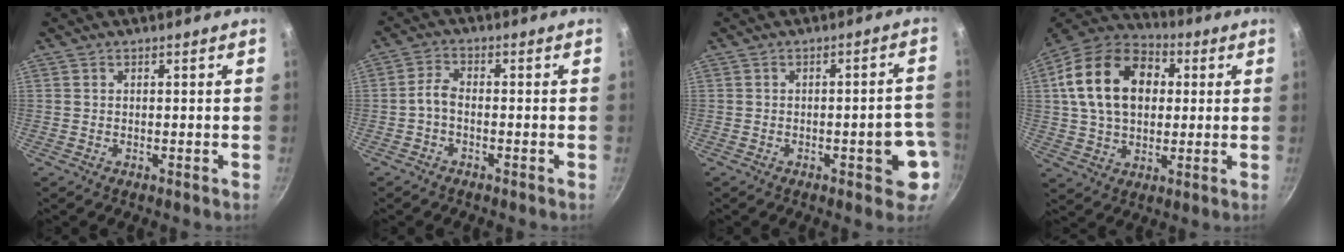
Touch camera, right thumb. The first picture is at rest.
{"total": 2.9, "force": [-1.3, 1.4, 2.2], "torque": [-0.051, 0.018, -0.034]}
{"total": 7.8, "force": [-2.5, 2.9, 6.8], "torque": [-0.056, 0.024, -0.027]}
{"total": 19.9, "force": [4.0, 14.0, 13.6], "torque": [-0.216, 0.022, 0.060]}